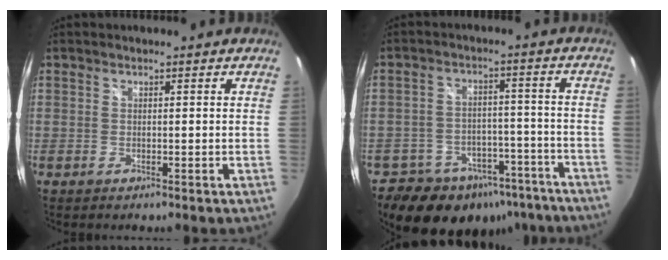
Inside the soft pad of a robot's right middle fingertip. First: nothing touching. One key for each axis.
{"total": 18.7, "fx": -13.5, "fy": 11.1, "fz": 6.7, "tx": -0.141, "ty": 0.027, "tz": -0.169}